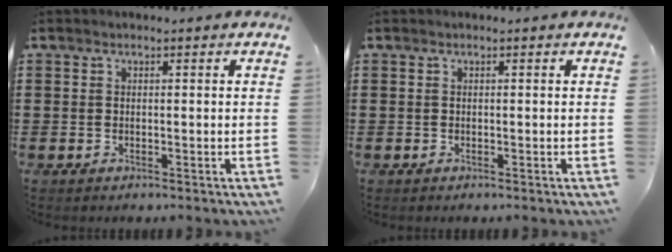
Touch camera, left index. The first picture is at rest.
{"total": 0.0}